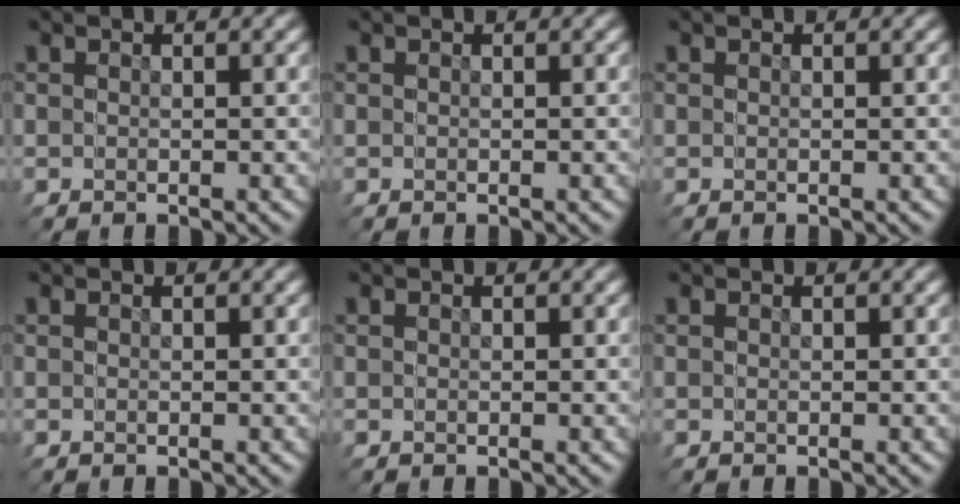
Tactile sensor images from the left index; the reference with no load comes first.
{"total": 0.0}
{"total": 0.0}
{"total": 0.0}
{"total": 0.0}
{"total": 0.0}